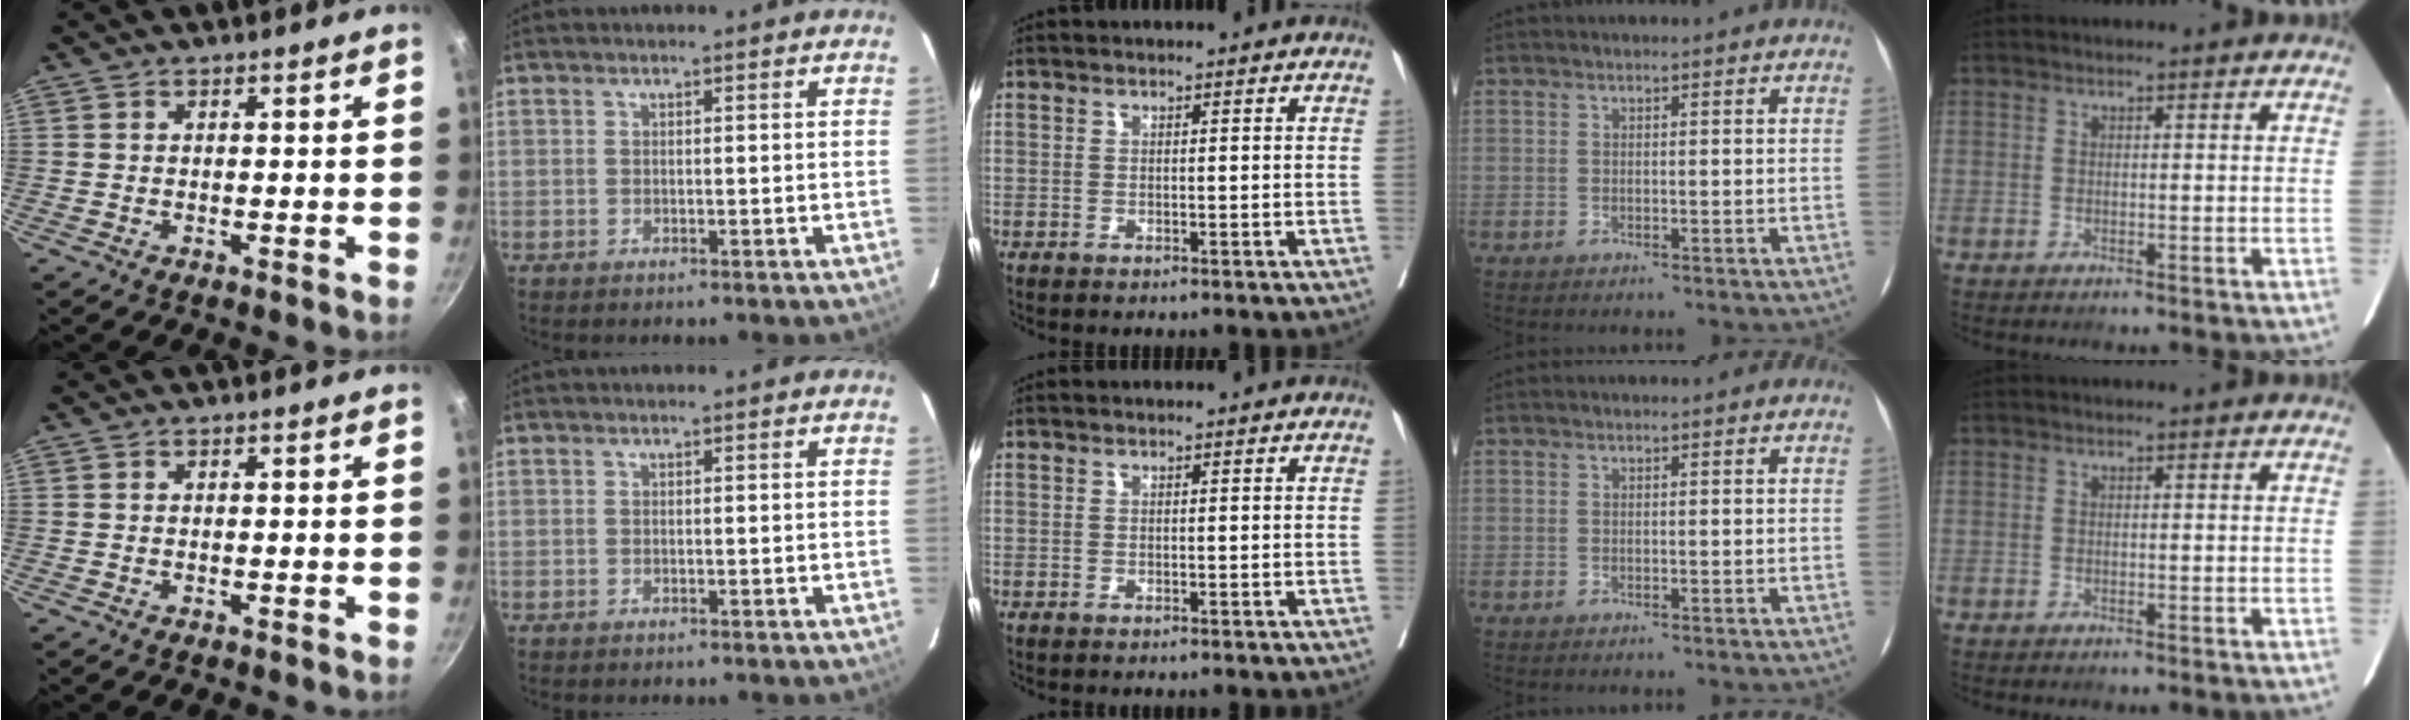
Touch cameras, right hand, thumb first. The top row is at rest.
{}